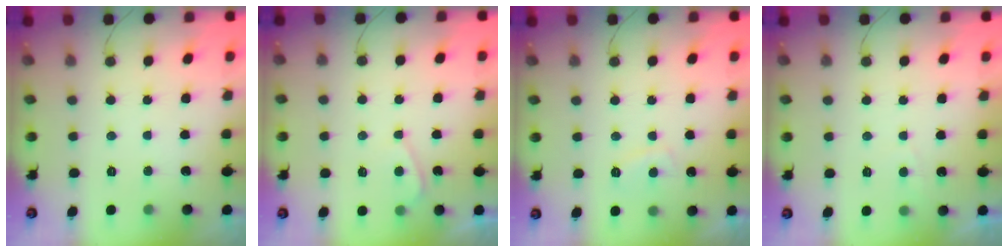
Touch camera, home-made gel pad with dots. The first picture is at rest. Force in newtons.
{"total": 3.0, "press": 3.0, "slide": 0.4}
{"total": 3.0, "press": 3.0, "slide": 0.6}
{"total": 0.9, "press": 0.7, "slide": 0.5}